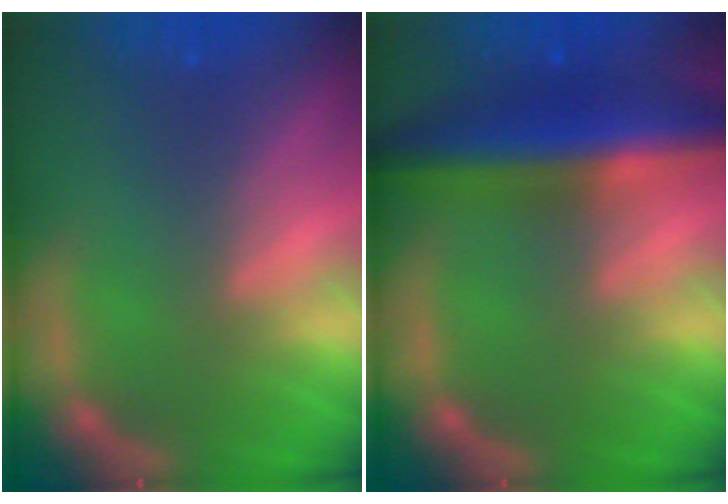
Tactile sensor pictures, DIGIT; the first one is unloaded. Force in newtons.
{"total": 8.5}